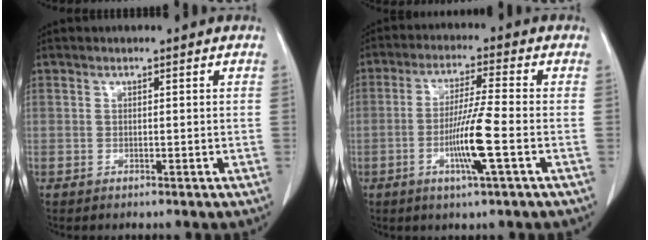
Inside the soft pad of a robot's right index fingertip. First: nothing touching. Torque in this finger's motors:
{"motor_torque": [1.39, 0.15, 0.69, 0.15]}